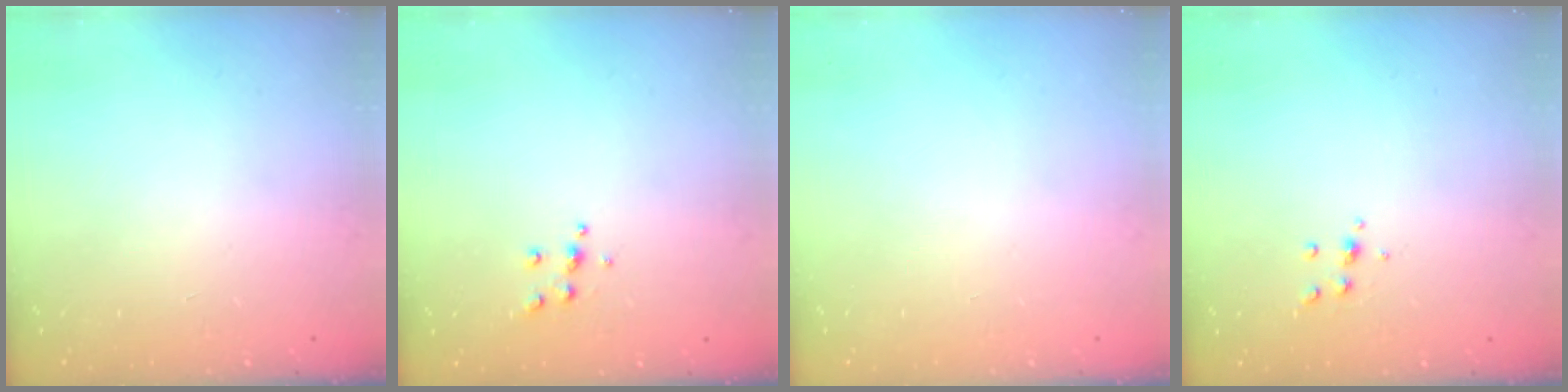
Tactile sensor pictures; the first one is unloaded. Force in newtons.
{"total": 5.3, "press": 5.2, "slide": 0.5}
{"total": 0.0}
{"total": 4.8, "press": 4.8, "slide": 0.5}